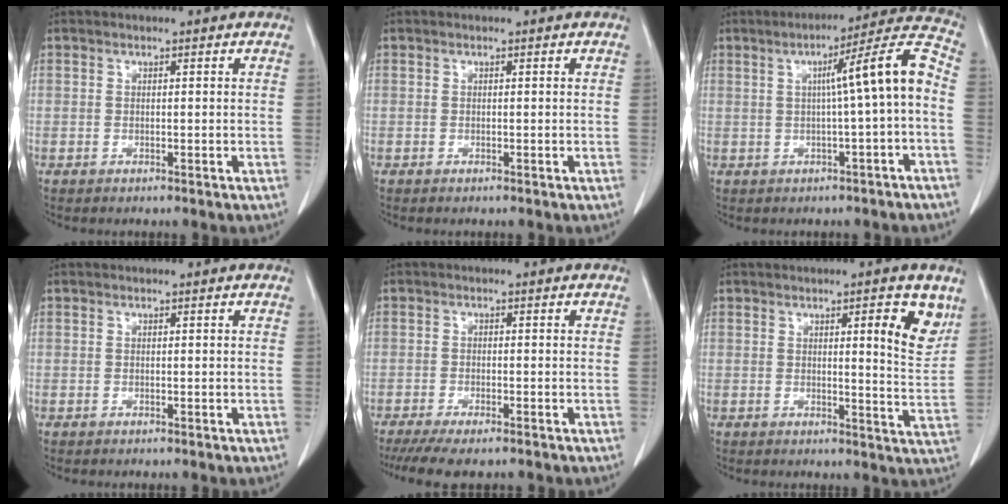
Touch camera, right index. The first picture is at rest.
{"total": 0.0}
{"total": 10.6, "force": [-0.2, -0.2, 10.6], "torque": [-0.149, 0.029, -0.004]}
{"total": 0.0}
{"total": 7.9, "force": [-5.9, 2.3, 4.7], "torque": [-0.074, -0.013, -0.094]}
{"total": 7.2, "force": [3.6, 1.2, 6.1], "torque": [-0.074, -0.014, 0.044]}